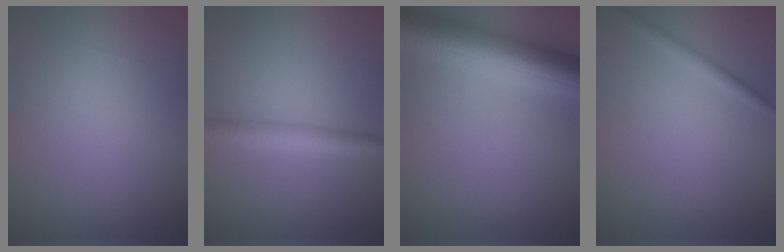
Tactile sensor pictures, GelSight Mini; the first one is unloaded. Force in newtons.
{"total": 2.9, "press": 2.9, "slide": 0.1}
{"total": 9.0, "press": 9.0, "slide": 0.2}
{"total": 1.4, "press": 1.4, "slide": 0.1}